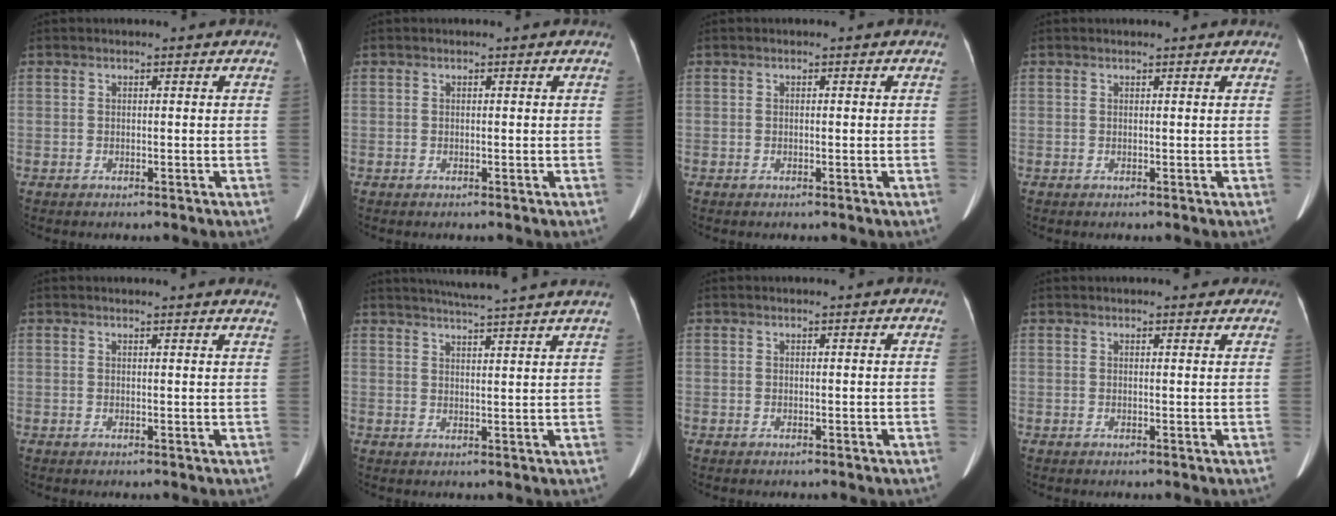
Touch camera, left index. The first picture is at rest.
{"total": 0.0}
{"total": 0.0}
{"total": 1.1, "force": [1.0, 0.0, 0.3], "torque": [-0.009, 0.009, 0.015]}
{"total": 7.8, "force": [7.6, 0.4, 2.0], "torque": [-0.016, -0.002, 0.062]}
{"total": 12.4, "force": [11.2, -1.3, 5.3], "torque": [-0.088, -0.001, 0.139]}
{"total": 0.8, "force": [0.8, 0.0, 0.3], "torque": [-0.006, 0.007, 0.013]}
{"total": 5.8, "force": [5.0, 1.7, 2.3], "torque": [-0.019, 0.018, 0.055]}